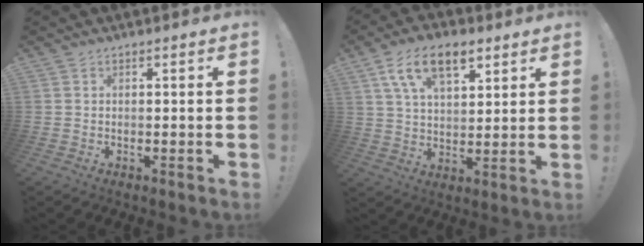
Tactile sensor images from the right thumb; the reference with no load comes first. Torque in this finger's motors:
{"motor_torque": [0.64, 2.10, 0.54, -0.18, 0.18]}